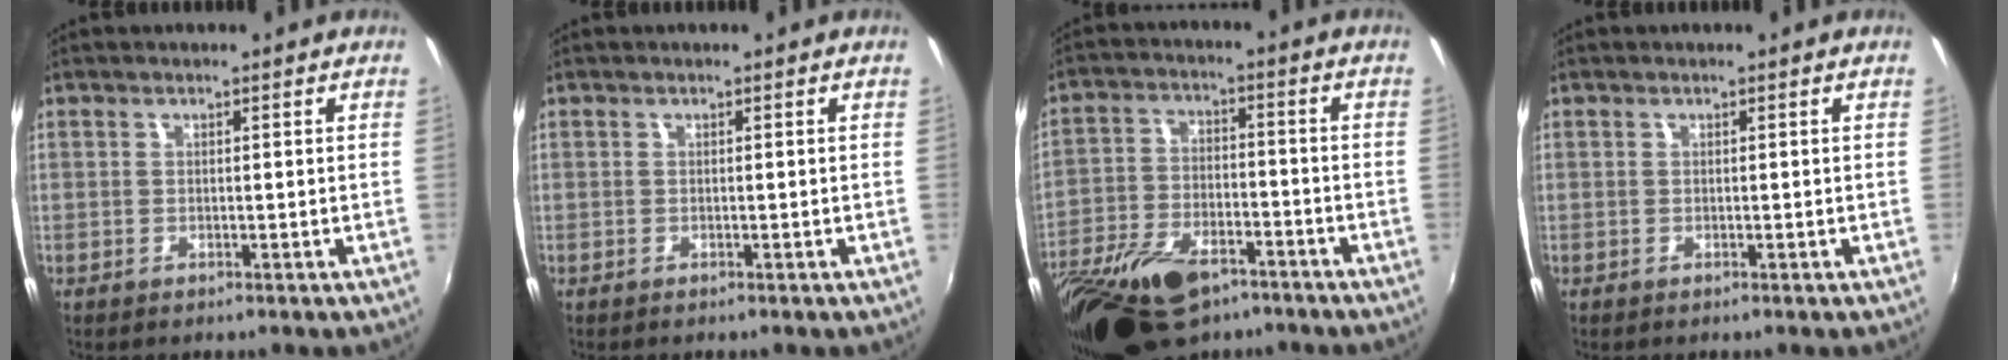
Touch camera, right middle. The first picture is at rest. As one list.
[{"total": 0.0}, {"total": 20.5, "force": [-13.4, 9.9, 12.0], "torque": [-0.271, -0.034, -0.234]}, {"total": 0.0}]